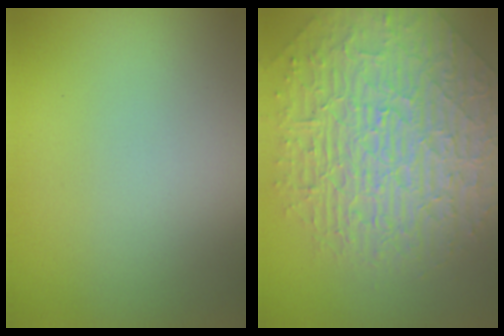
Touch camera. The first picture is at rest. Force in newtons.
{"total": 10.2, "press": 6.6, "slide": 7.7}